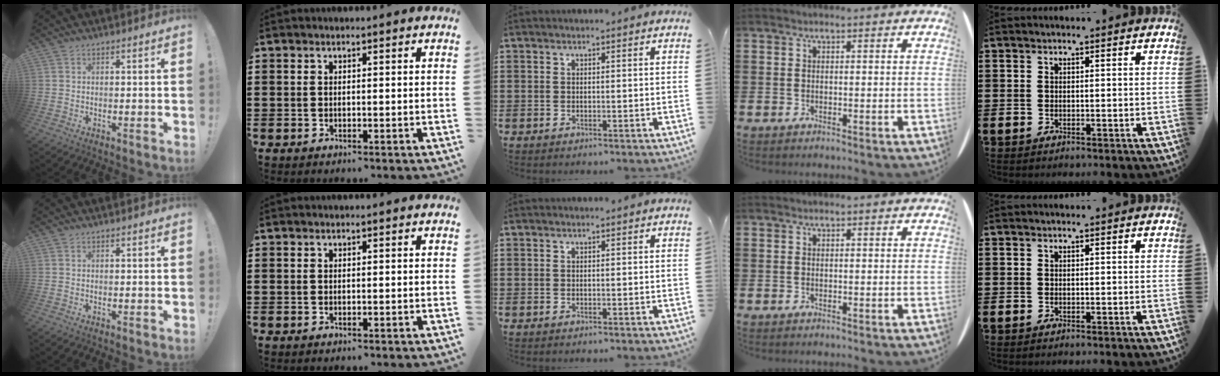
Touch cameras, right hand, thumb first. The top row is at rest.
{}